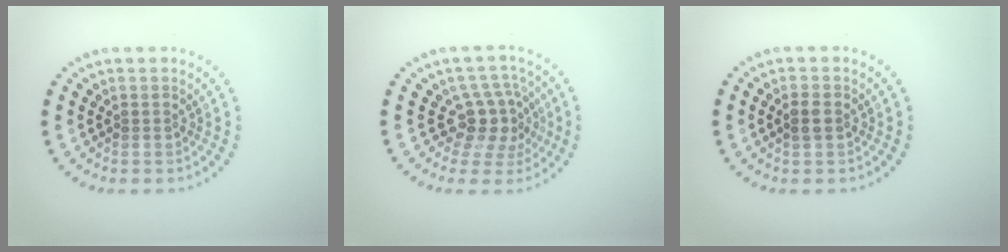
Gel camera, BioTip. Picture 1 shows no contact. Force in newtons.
{"total": 3.5, "press": 3.0, "slide": 1.9}
{"total": 1.4, "press": 1.4, "slide": 0.1}